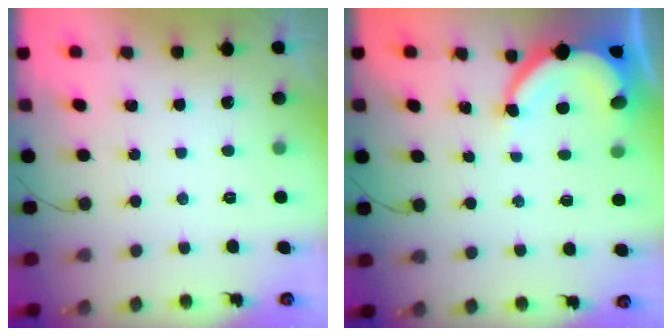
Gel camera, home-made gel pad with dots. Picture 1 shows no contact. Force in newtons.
{"total": 6.7, "press": 6.7, "slide": 0.7}